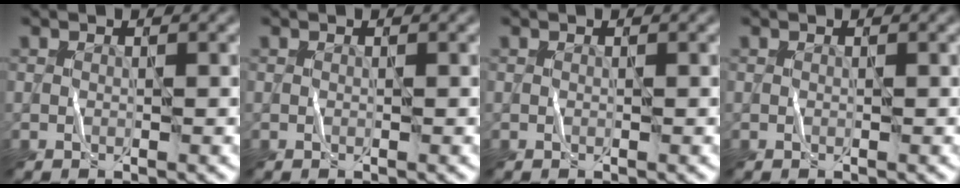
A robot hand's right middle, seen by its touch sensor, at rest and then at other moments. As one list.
[{"total": 0.0}, {"total": 0.0}, {"total": 0.0}]